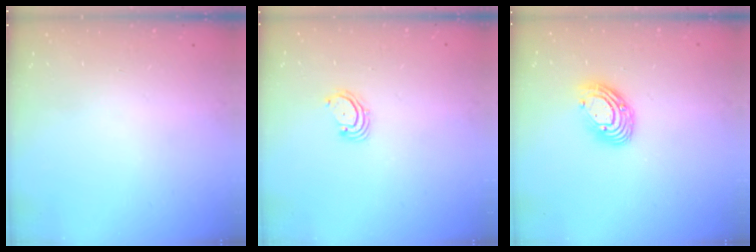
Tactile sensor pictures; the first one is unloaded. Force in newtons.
{"total": 2.6, "press": 2.6, "slide": 0.3}
{"total": 10.5, "press": 10.4, "slide": 1.1}